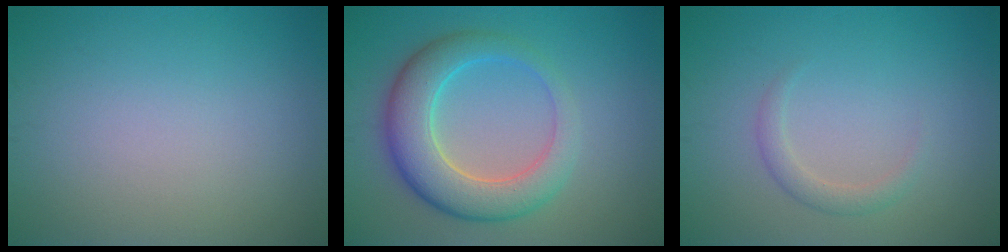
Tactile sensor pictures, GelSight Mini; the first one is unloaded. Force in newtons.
{"total": 6.7, "press": 6.7, "slide": 0.4}
{"total": 1.6, "press": 1.6, "slide": 0.1}